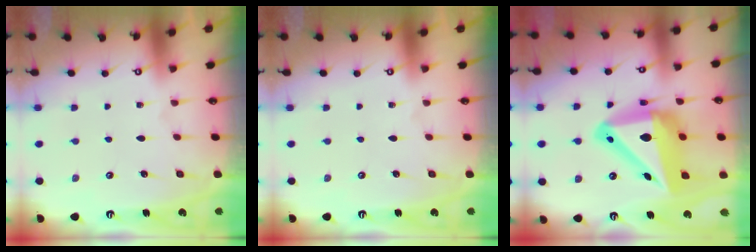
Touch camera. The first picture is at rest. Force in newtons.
{"total": 0.0}
{"total": 19.7, "press": 19.5, "slide": 3.0}